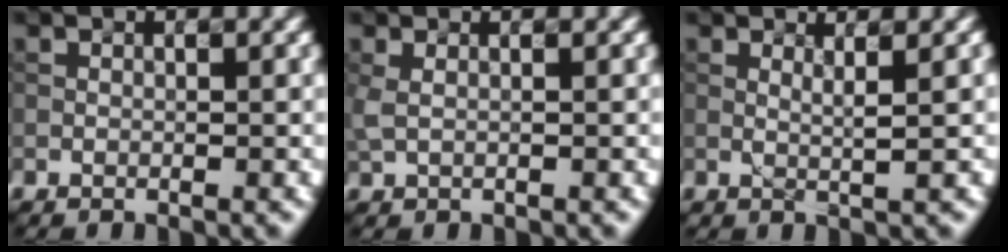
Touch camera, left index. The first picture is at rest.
{"total": 1.2, "force": [0.5, 0.4, 1.0], "torque": [-0.024, 0.006, 0.007]}
{"total": 1.6, "force": [0.6, 0.4, 1.4], "torque": [-0.021, 0.001, 0.004]}